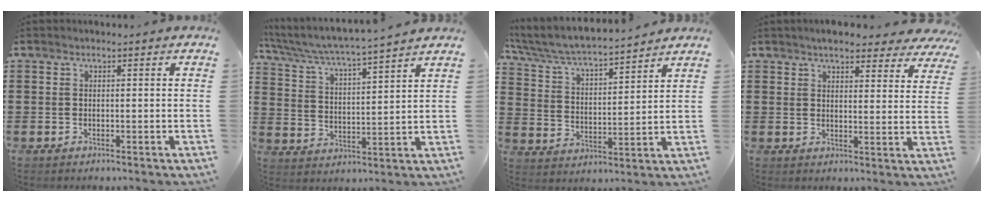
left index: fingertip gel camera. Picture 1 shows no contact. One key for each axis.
{"total": 4.3, "fx": 4.0, "fy": -0.7, "fz": 1.5, "tx": -0.052, "ty": -0.037, "tz": 0.059}
{"total": 5.2, "fx": 4.9, "fy": 0.1, "fz": 2.0, "tx": -0.061, "ty": -0.036, "tz": 0.076}
{"total": 4.9, "fx": 4.6, "fy": 0.6, "fz": 1.7, "tx": -0.041, "ty": -0.014, "tz": 0.082}